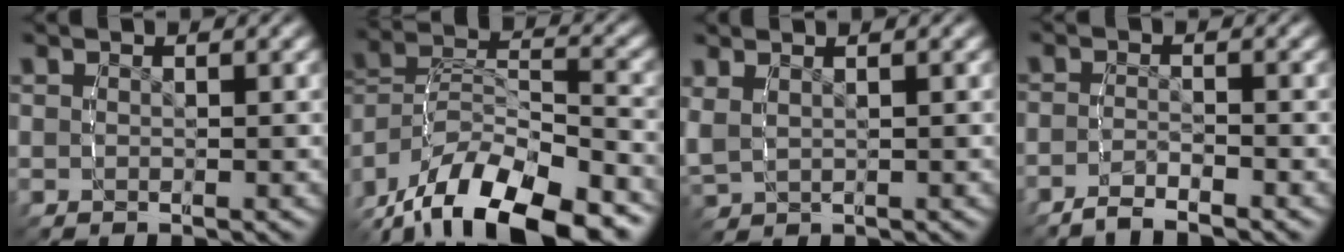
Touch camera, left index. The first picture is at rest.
{"total": 10.3, "force": [-4.4, 7.1, 6.0], "torque": [-0.129, -0.025, -0.064]}
{"total": 1.6, "force": [1.2, 0.9, 0.6], "torque": [-0.025, 0.002, 0.032]}
{"total": 3.0, "force": [-2.9, 0.7, 0.6], "torque": [-0.018, -0.006, -0.048]}